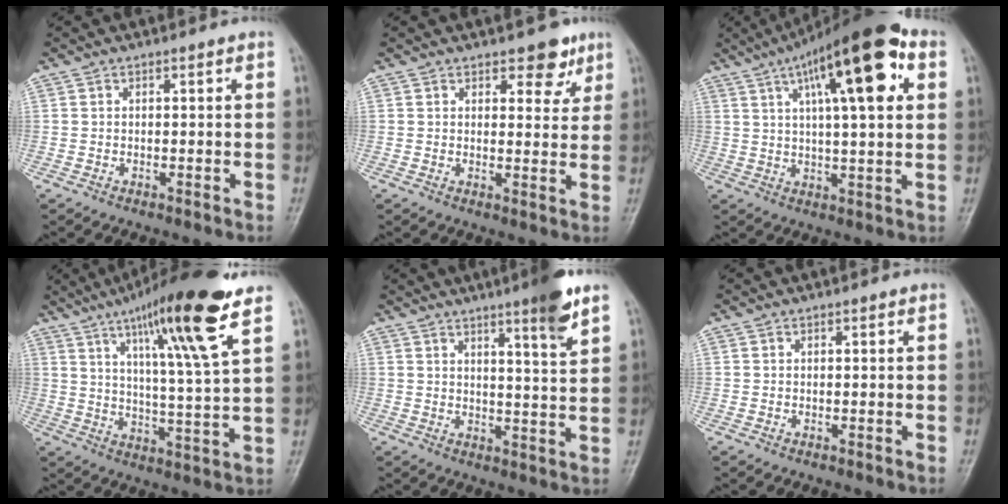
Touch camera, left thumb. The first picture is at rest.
{"total": 5.4, "force": [3.5, 2.9, 2.9], "torque": [-0.006, -0.018, 0.044]}
{"total": 20.3, "force": [7.8, 6.0, 17.8], "torque": [-0.257, 0.007, 0.113]}
{"total": 18.2, "force": [10.7, 1.5, 14.7], "torque": [-0.227, -0.048, 0.168]}
{"total": 7.9, "force": [5.1, 0.3, 6.0], "torque": [-0.083, -0.032, 0.072]}
{"total": 0.0}